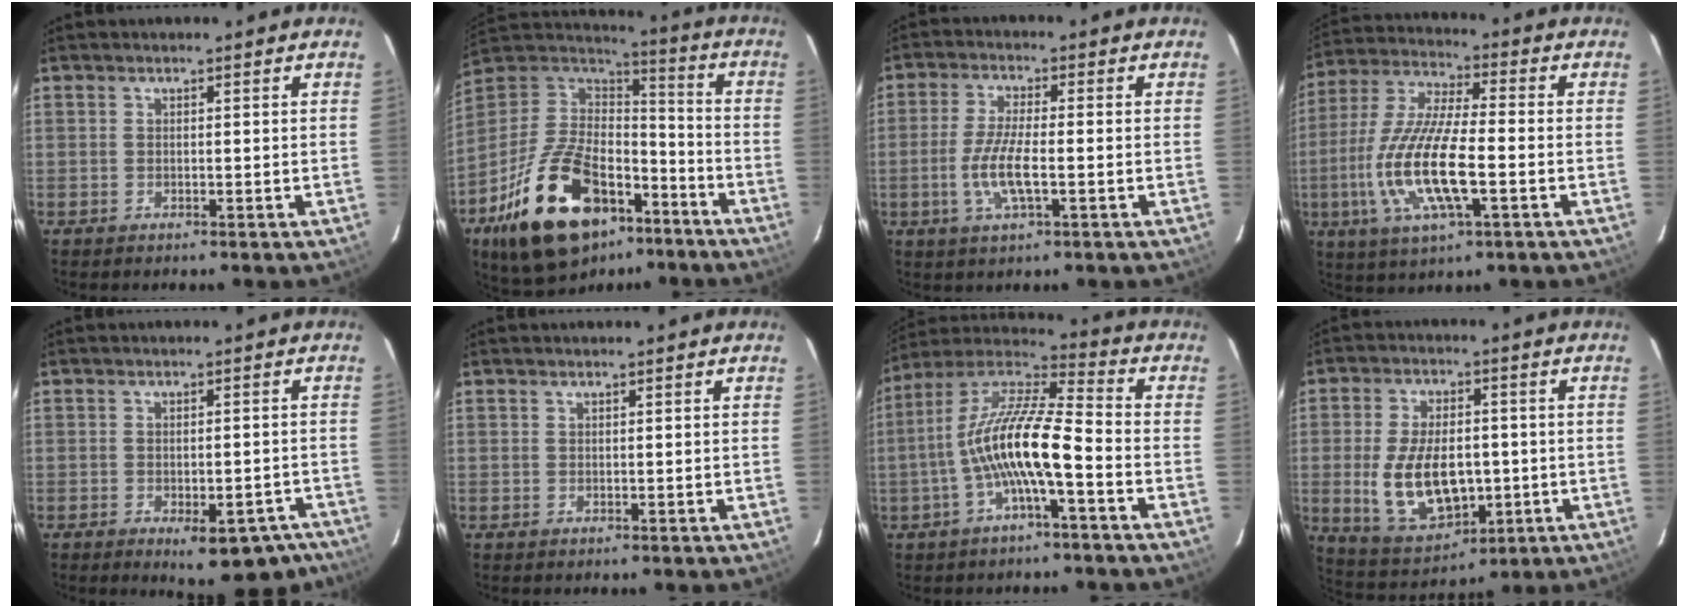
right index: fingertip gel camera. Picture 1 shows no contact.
{"total": 28.5, "force": [-15.9, 14.8, 18.4], "torque": [-0.368, 0.000, -0.252]}
{"total": 7.3, "force": [-1.9, 1.7, 6.9], "torque": [-0.143, -0.007, -0.037]}
{"total": 16.6, "force": [-4.3, 4.6, 15.4], "torque": [-0.321, -0.014, -0.082]}
{"total": 11.4, "force": [-8.4, 4.9, 6.1], "torque": [-0.075, 0.008, -0.088]}
{"total": 0.0}
{"total": 13.7, "force": [-3.9, 2.0, 13.0], "torque": [-0.250, 0.010, -0.079]}
{"total": 14.5, "force": [-1.8, 8.5, 11.6], "torque": [-0.239, -0.012, -0.011]}